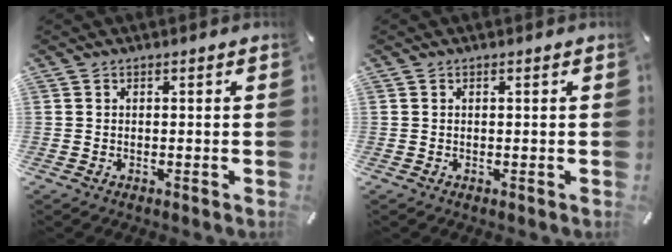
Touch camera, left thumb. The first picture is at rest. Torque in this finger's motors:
{"motor_torque": [-0.21, -0.15, 0.02, 0.14, -0.02]}